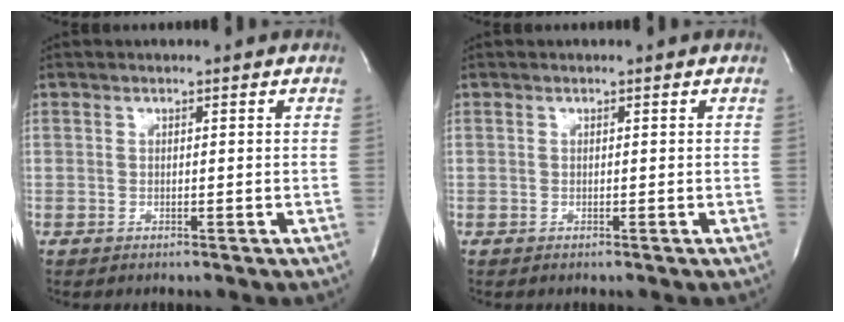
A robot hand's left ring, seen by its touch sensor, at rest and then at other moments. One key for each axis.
{"total": 0.0}